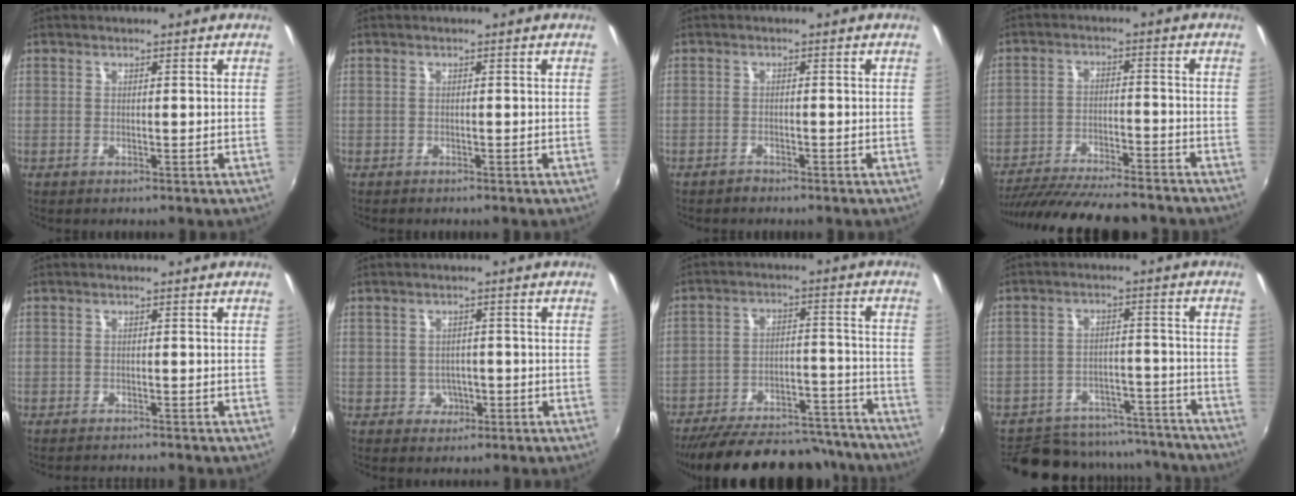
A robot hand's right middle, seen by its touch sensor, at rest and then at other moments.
{"total": 0.7, "force": [-0.6, 0.3, 0.0], "torque": [-0.004, -0.002, -0.010]}
{"total": 1.2, "force": [-1.1, 0.1, 0.0], "torque": [-0.002, -0.001, -0.022]}
{"total": 20.9, "force": [-18.2, 4.3, 9.3], "torque": [-0.182, -0.031, -0.270]}
{"total": 3.2, "force": [-3.0, 0.0, 0.8], "torque": [-0.027, -0.014, -0.052]}
{"total": 2.8, "force": [-0.9, 2.6, 0.2], "torque": [-0.005, 0.005, -0.010]}
{"total": 27.9, "force": [-24.3, 9.1, 10.3], "torque": [-0.198, 0.020, -0.313]}
{"total": 19.5, "force": [-17.2, 7.6, 5.2], "torque": [-0.112, 0.037, -0.211]}